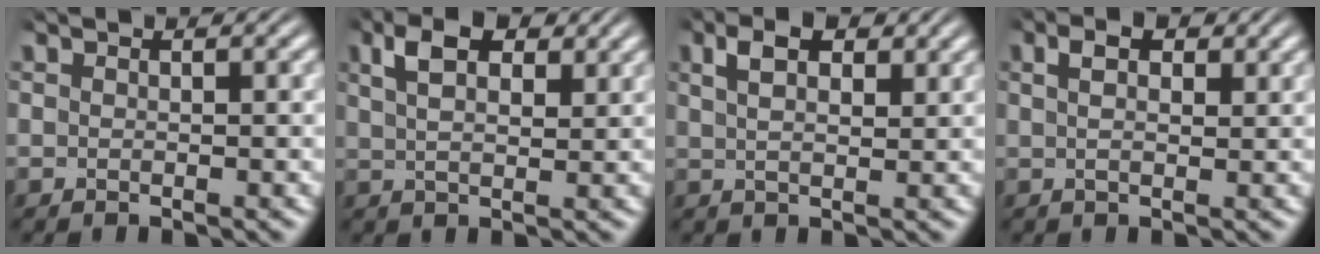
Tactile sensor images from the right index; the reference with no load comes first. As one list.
[{"total": 5.2, "force": [2.1, 3.3, 3.4], "torque": [-0.071, 0.002, 0.031]}, {"total": 3.9, "force": [1.5, 2.5, 2.6], "torque": [-0.050, 0.002, 0.022]}, {"total": 2.7, "force": [0.9, 1.8, 1.9], "torque": [-0.031, 0.001, 0.011]}]